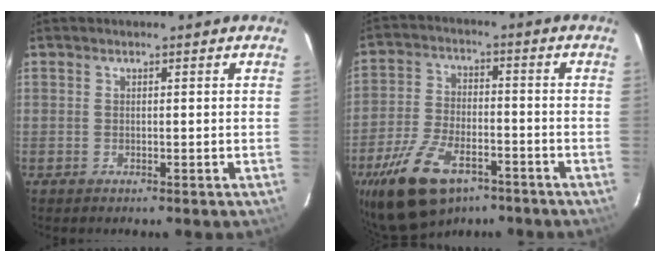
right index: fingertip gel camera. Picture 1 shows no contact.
{"total": 15.7, "force": [-10.0, 7.9, 9.3], "torque": [-0.207, -0.019, -0.176]}